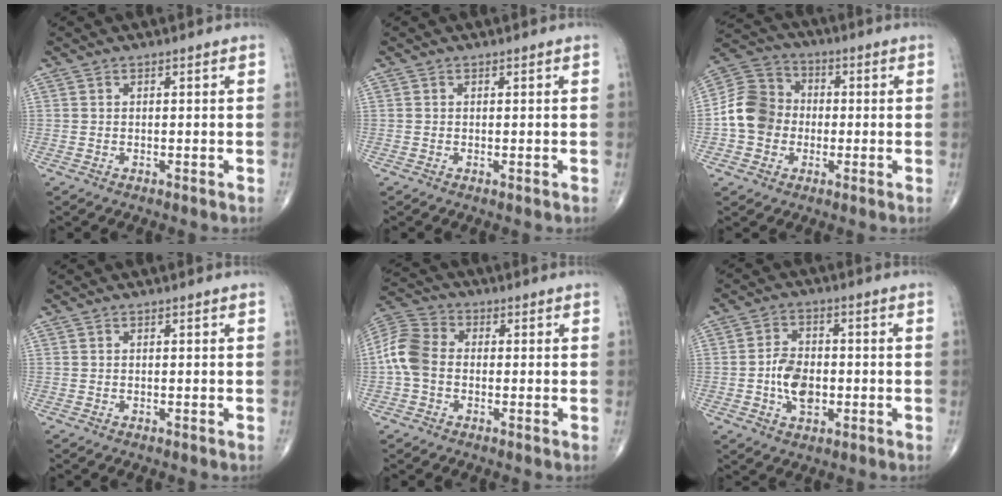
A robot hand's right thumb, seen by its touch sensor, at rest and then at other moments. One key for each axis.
{"total": 0.0}
{"total": 10.8, "fx": -1.5, "fy": 9.4, "fz": 5.1, "tx": -0.078, "ty": 0.036, "tz": -0.037}
{"total": 0.0}
{"total": 8.5, "fx": -1.0, "fy": 6.2, "fz": 5.7, "tx": -0.114, "ty": 0.023, "tz": -0.035}
{"total": 7.5, "fx": -1.4, "fy": 4.9, "fz": 5.5, "tx": -0.079, "ty": 0.012, "tz": -0.029}